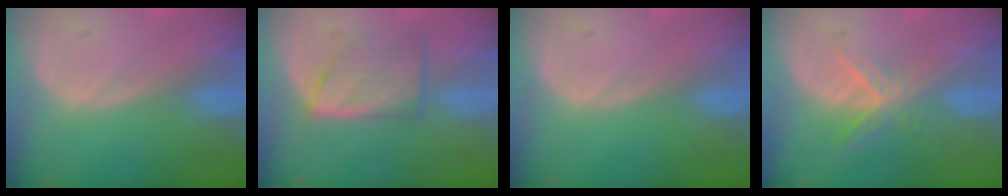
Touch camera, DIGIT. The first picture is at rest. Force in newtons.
{"total": 6.2, "press": 5.9, "slide": 1.9}
{"total": 0.0}
{"total": 5.6, "press": 4.9, "slide": 2.7}